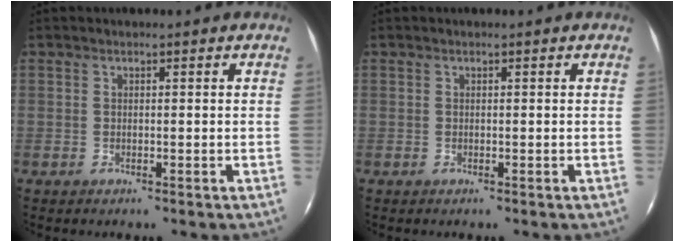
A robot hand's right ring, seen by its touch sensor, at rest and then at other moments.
{"total": 0.0}